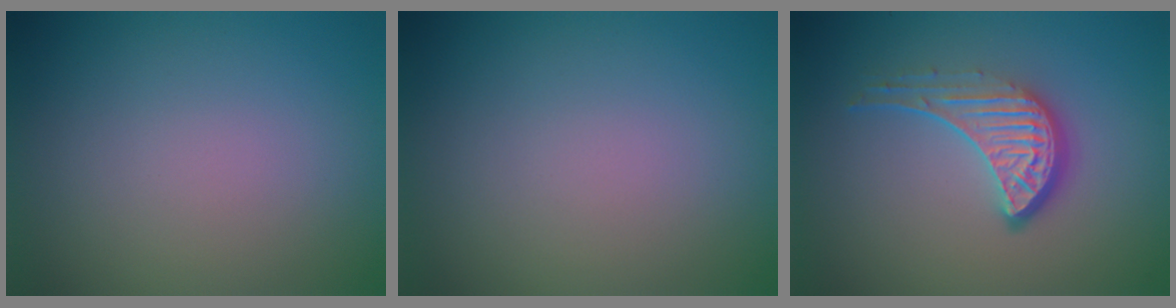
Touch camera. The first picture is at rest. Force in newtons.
{"total": 0.0}
{"total": 4.6, "press": 3.3, "slide": 3.2}